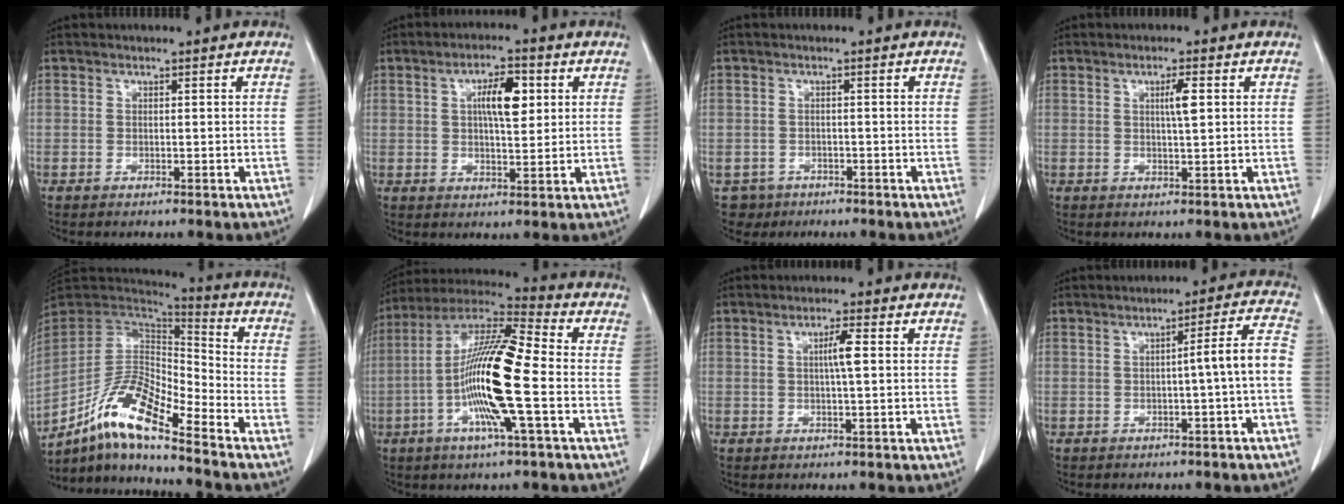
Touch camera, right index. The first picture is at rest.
{"total": 6.6, "force": [1.8, 2.1, 6.0], "torque": [-0.104, 0.007, 0.031]}
{"total": 3.4, "force": [-1.8, 2.8, -0.3], "torque": [0.002, 0.006, -0.029]}
{"total": 3.0, "force": [0.8, 0.2, 2.9], "torque": [-0.048, -0.001, 0.013]}
{"total": 14.3, "force": [-9.4, 2.7, 10.4], "torque": [-0.204, 0.011, -0.173]}
{"total": 17.0, "force": [-3.3, 1.1, 16.7], "torque": [-0.328, -0.001, -0.071]}
{"total": 3.2, "force": [0.5, 0.0, 3.2], "torque": [-0.055, 0.000, 0.007]}
{"total": 5.5, "force": [-1.3, -0.7, 5.3], "torque": [-0.070, 0.014, -0.019]}